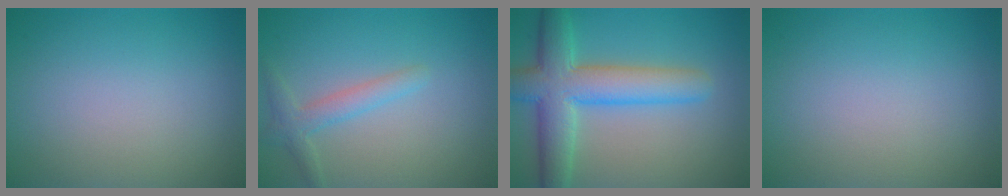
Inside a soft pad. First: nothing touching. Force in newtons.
{"total": 2.2, "press": 2.2, "slide": 0.2}
{"total": 7.7, "press": 7.7, "slide": 0.3}
{"total": 0.0}